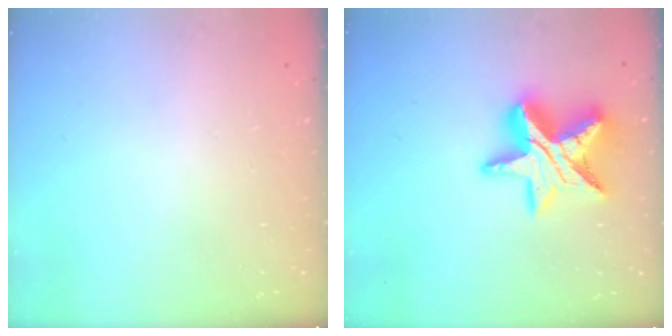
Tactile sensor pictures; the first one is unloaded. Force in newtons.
{"total": 19.1, "press": 19.1, "slide": 1.3}